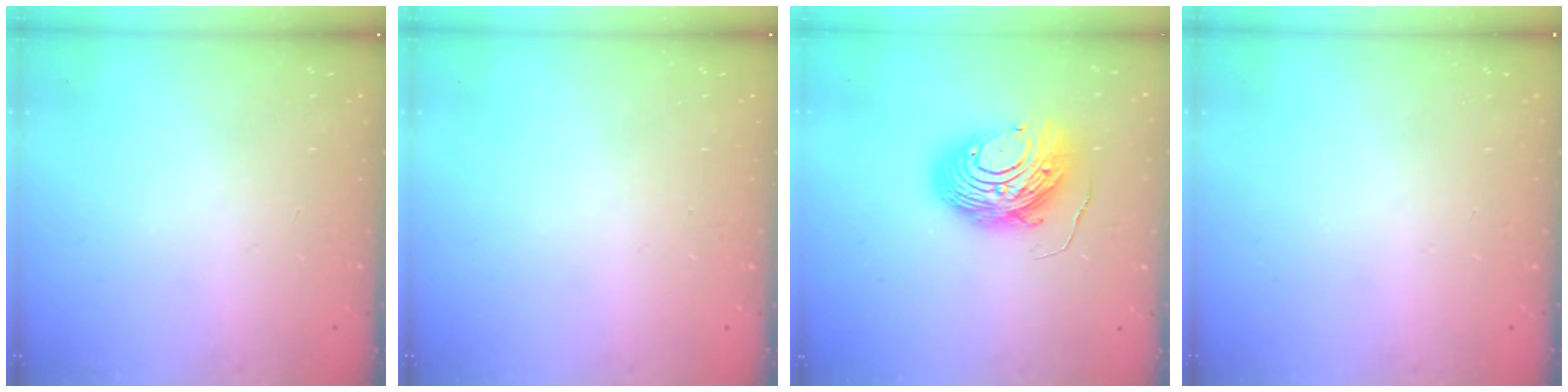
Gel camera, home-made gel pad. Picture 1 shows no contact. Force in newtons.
{"total": 0.0}
{"total": 12.2, "press": 12.1, "slide": 1.2}
{"total": 0.0}